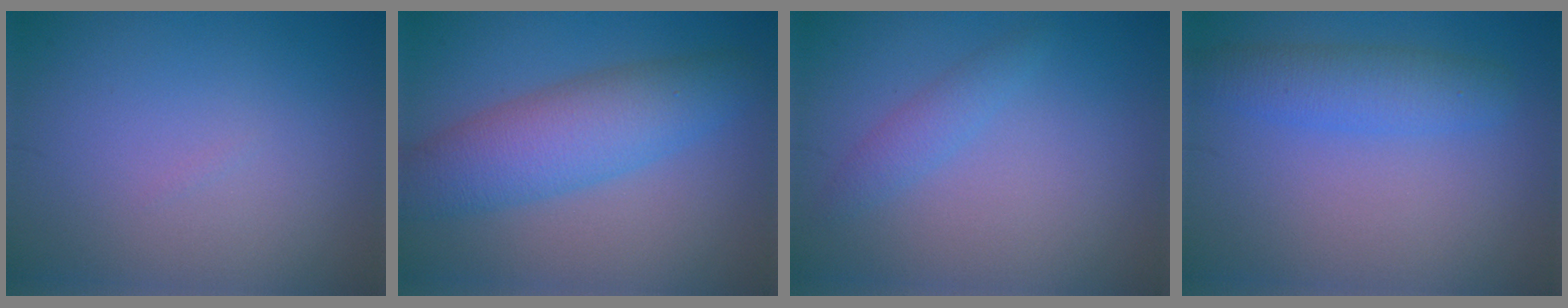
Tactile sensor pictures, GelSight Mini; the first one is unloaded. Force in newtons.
{"total": 6.2, "press": 6.2, "slide": 0.1}
{"total": 1.5, "press": 1.5, "slide": 0.1}
{"total": 3.4, "press": 3.4, "slide": 0.1}